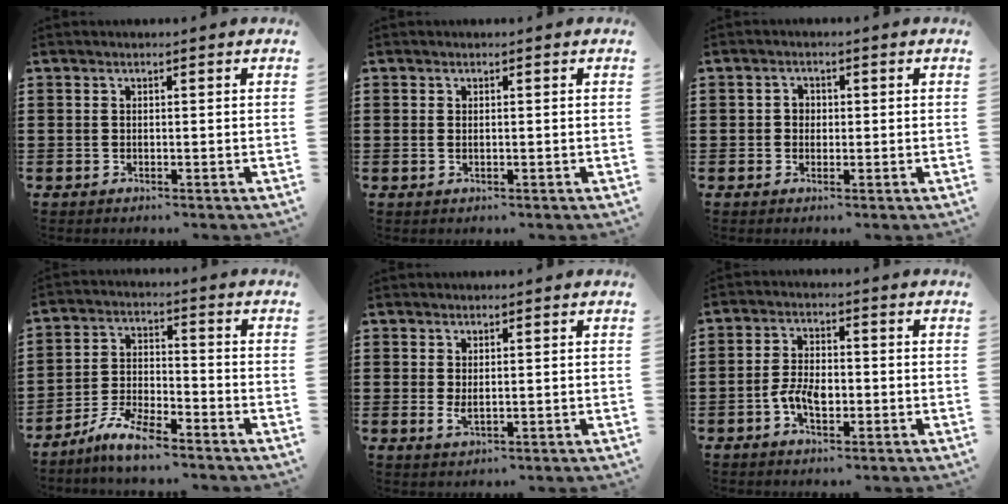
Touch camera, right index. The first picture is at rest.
{"total": 0.6, "force": [0.0, 0.3, 0.5], "torque": [-0.012, 0.001, 0.000]}
{"total": 1.5, "force": [-0.1, 1.4, 0.6], "torque": [-0.015, 0.007, -0.004]}
{"total": 6.2, "force": [-5.4, 1.1, 2.8], "torque": [-0.065, 0.001, -0.106]}
{"total": 1.7, "force": [0.5, 0.6, 1.5], "torque": [-0.029, 0.001, 0.010]}
{"total": 4.6, "force": [-1.4, 2.5, 3.6], "torque": [-0.085, 0.000, -0.030]}